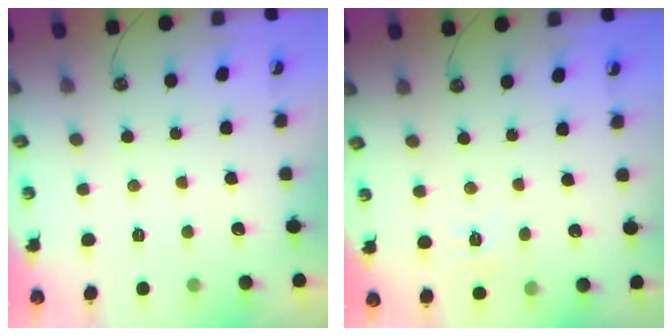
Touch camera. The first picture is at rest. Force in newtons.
{"total": 5.0, "press": 4.9, "slide": 0.6}